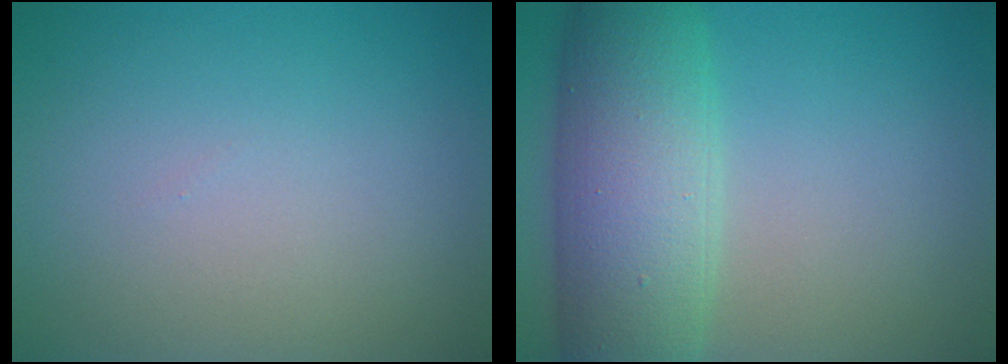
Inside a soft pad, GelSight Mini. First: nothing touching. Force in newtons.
{"total": 9.2, "press": 9.2, "slide": 0.3}